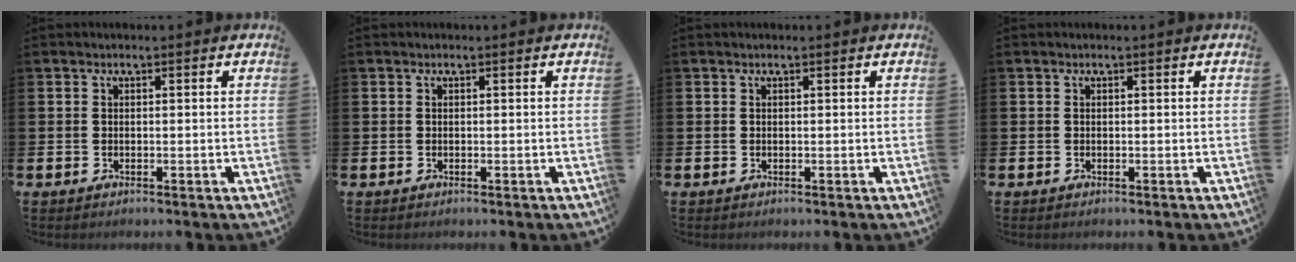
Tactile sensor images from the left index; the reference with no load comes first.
{"total": 0.0}
{"total": 0.0}
{"total": 0.0}